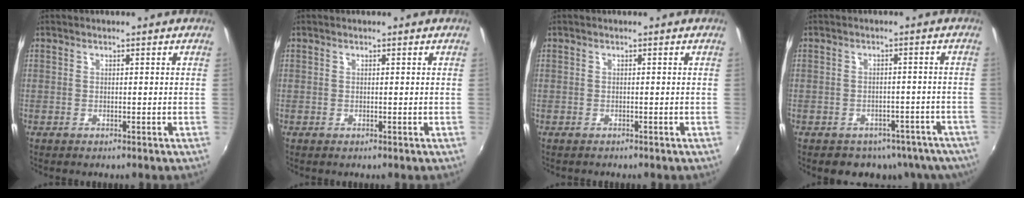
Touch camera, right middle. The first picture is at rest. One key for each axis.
{"total": 0.0}
{"total": 0.6, "fx": -0.6, "fy": 0.2, "fz": 0.0, "tx": -0.002, "ty": -0.002, "tz": -0.010}
{"total": 11.9, "fx": -8.4, "fy": 7.4, "fz": 4.1, "tx": -0.077, "ty": 0.011, "tz": -0.081}